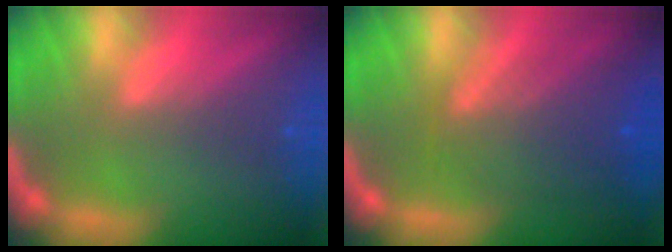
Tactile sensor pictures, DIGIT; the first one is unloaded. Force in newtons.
{"total": 6.1}